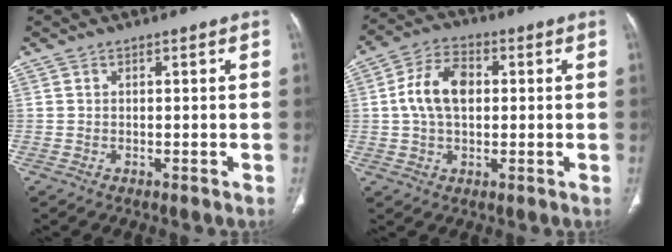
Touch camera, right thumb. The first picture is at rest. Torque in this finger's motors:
{"motor_torque": [0.23, 0.24, 0.82, -0.09, 0.12]}